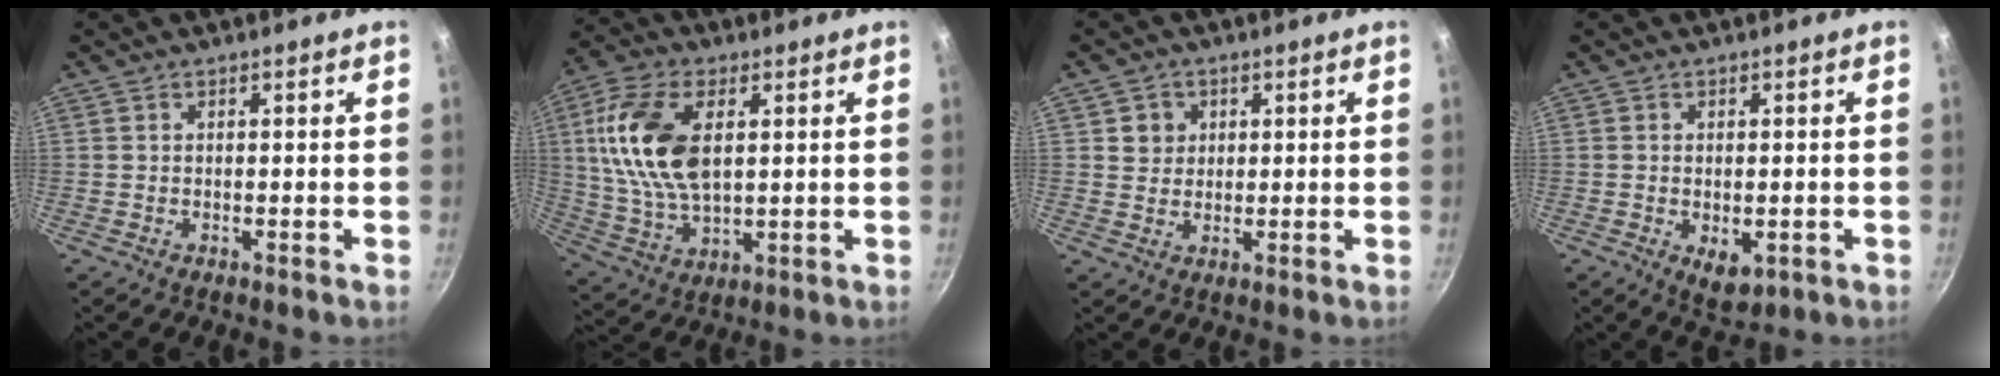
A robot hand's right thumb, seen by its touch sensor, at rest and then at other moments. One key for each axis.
{"total": 16.6, "fx": 3.5, "fy": 9.2, "fz": 13.3, "tx": -0.251, "ty": -0.003, "tz": 0.068}
{"total": 3.7, "fx": 1.1, "fy": 3.4, "fz": 0.8, "tx": 0.011, "ty": 0.005, "tz": 0.016}
{"total": 4.7, "fx": -1.1, "fy": 2.8, "fz": 3.7, "tx": -0.046, "ty": -0.009, "tz": -0.008}